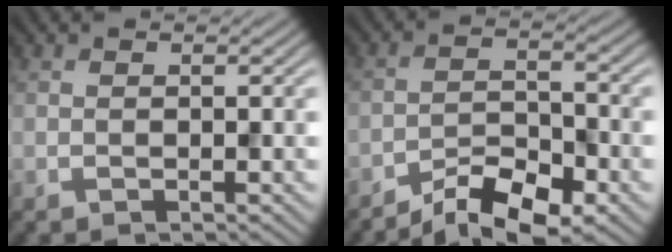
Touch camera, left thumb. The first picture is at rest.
{"total": 7.4, "force": [-5.8, 2.3, 4.1], "torque": [-0.070, 0.001, -0.107]}